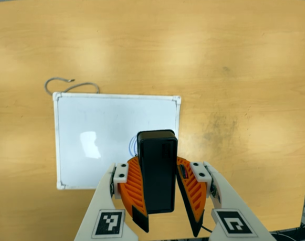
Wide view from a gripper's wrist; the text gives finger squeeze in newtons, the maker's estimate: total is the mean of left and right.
{"total": 8.7, "left": 9.2, "right": 8.1}